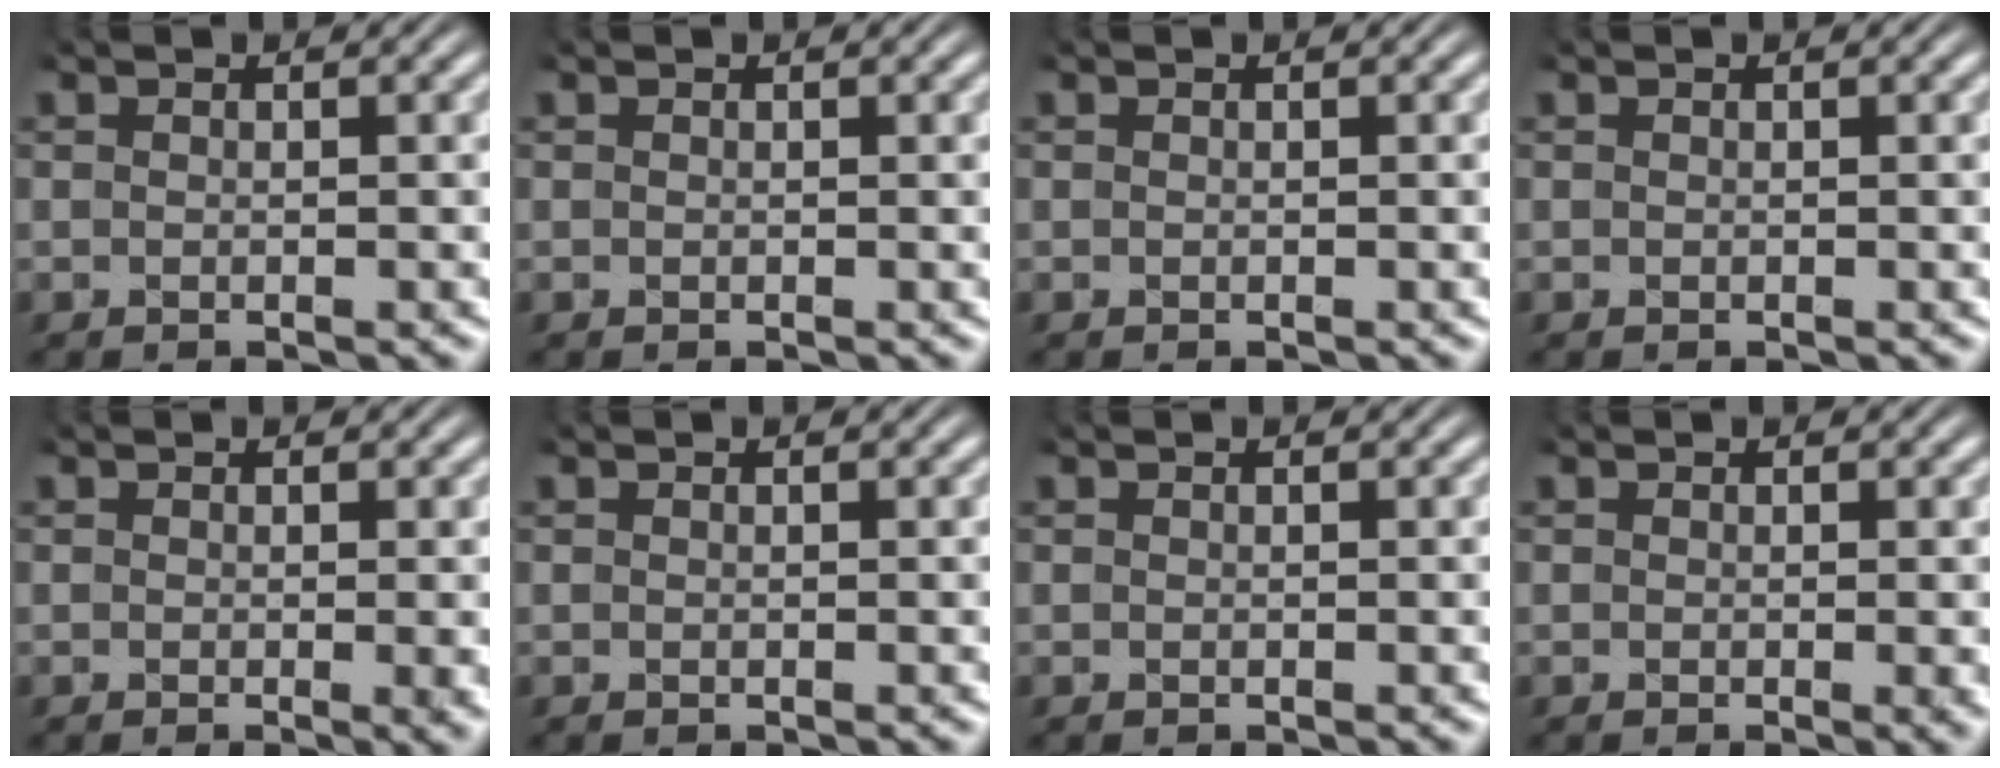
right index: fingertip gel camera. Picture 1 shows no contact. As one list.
[{"total": 0.0}, {"total": 0.0}, {"total": 0.0}, {"total": 1.0, "force": [-0.1, -0.1, 1.0], "torque": [-0.011, -0.003, -0.001]}, {"total": 0.0}, {"total": 0.0}, {"total": 0.7, "force": [0.0, -0.1, 0.7], "torque": [-0.009, -0.002, 0.000]}]